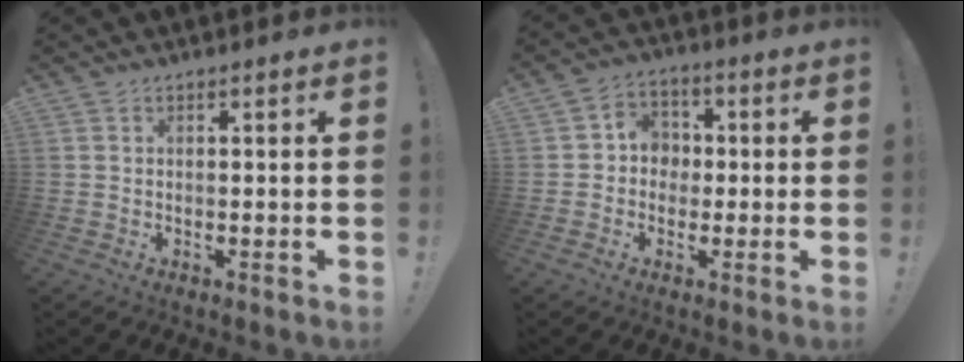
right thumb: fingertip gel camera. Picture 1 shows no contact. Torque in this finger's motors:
{"motor_torque": [0.17, 0.00, 0.13, 0.14, 0.00]}